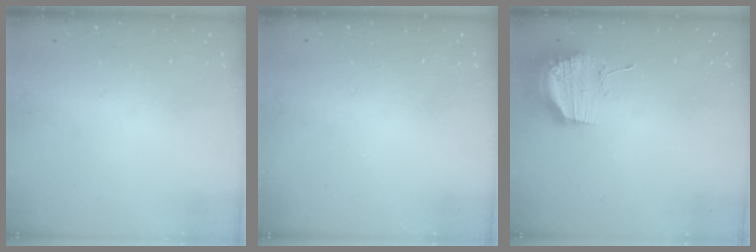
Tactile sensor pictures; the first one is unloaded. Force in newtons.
{"total": 0.0}
{"total": 17.9, "press": 13.8, "slide": 11.4}